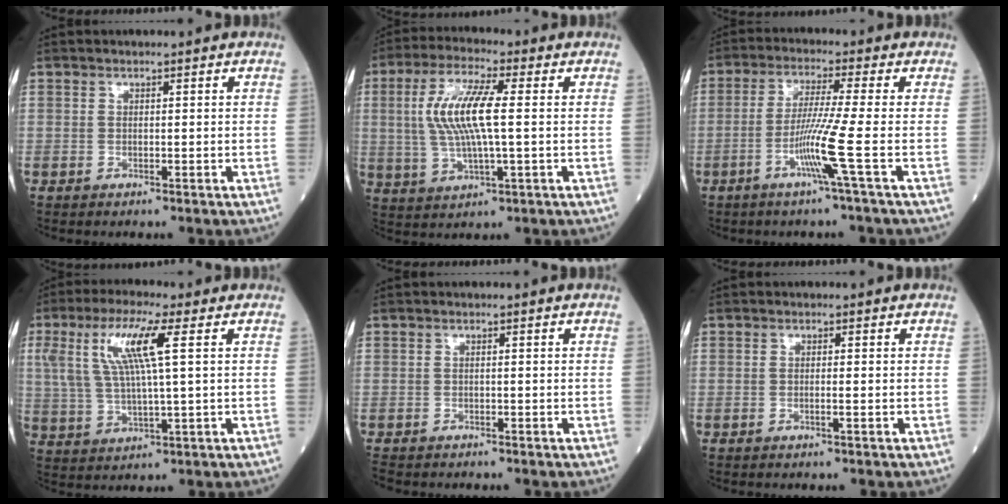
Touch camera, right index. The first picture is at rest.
{"total": 10.5, "force": [1.1, 1.9, 10.3], "torque": [-0.218, 0.007, 0.022]}
{"total": 7.2, "force": [-2.7, -2.3, 6.3], "torque": [-0.123, -0.013, -0.060]}
{"total": 10.1, "force": [3.2, 0.8, 9.6], "torque": [-0.207, 0.016, 0.062]}
{"total": 2.7, "force": [-2.3, 1.1, 0.6], "torque": [-0.012, -0.004, -0.036]}
{"total": 0.6, "force": [-0.3, -0.2, 0.6], "torque": [-0.010, 0.001, -0.006]}